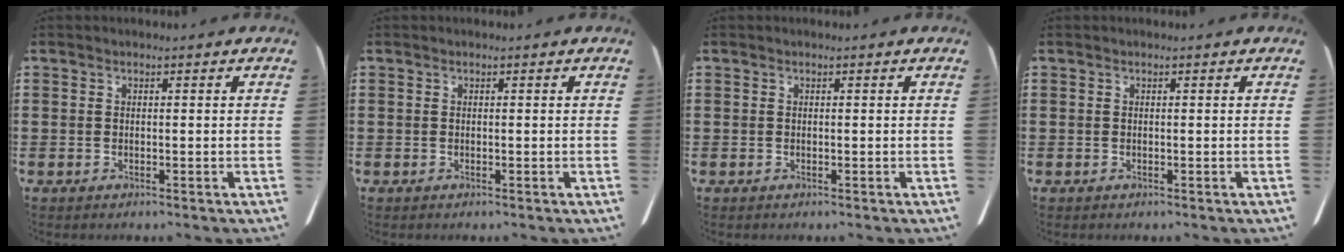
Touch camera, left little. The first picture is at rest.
{"total": 0.0}
{"total": 0.0}
{"total": 0.0}